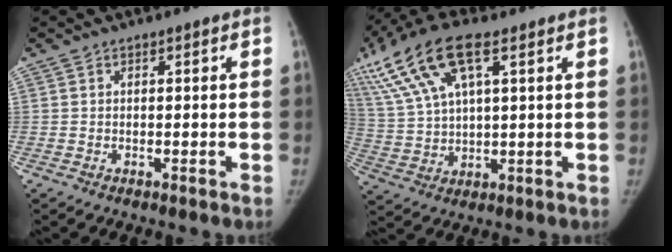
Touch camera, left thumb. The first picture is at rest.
{"total": 15.9, "force": [7.7, 6.2, 12.5], "torque": [-0.266, 0.006, 0.147]}